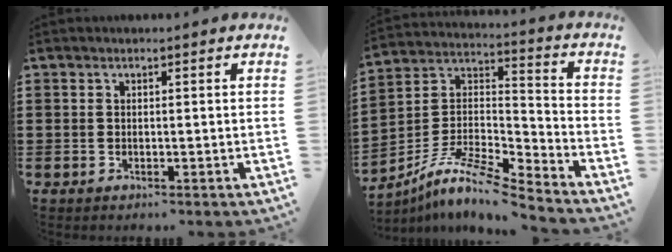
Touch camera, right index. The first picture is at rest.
{"total": 8.8, "force": [-7.4, 0.9, 4.6], "torque": [-0.101, -0.005, -0.152]}